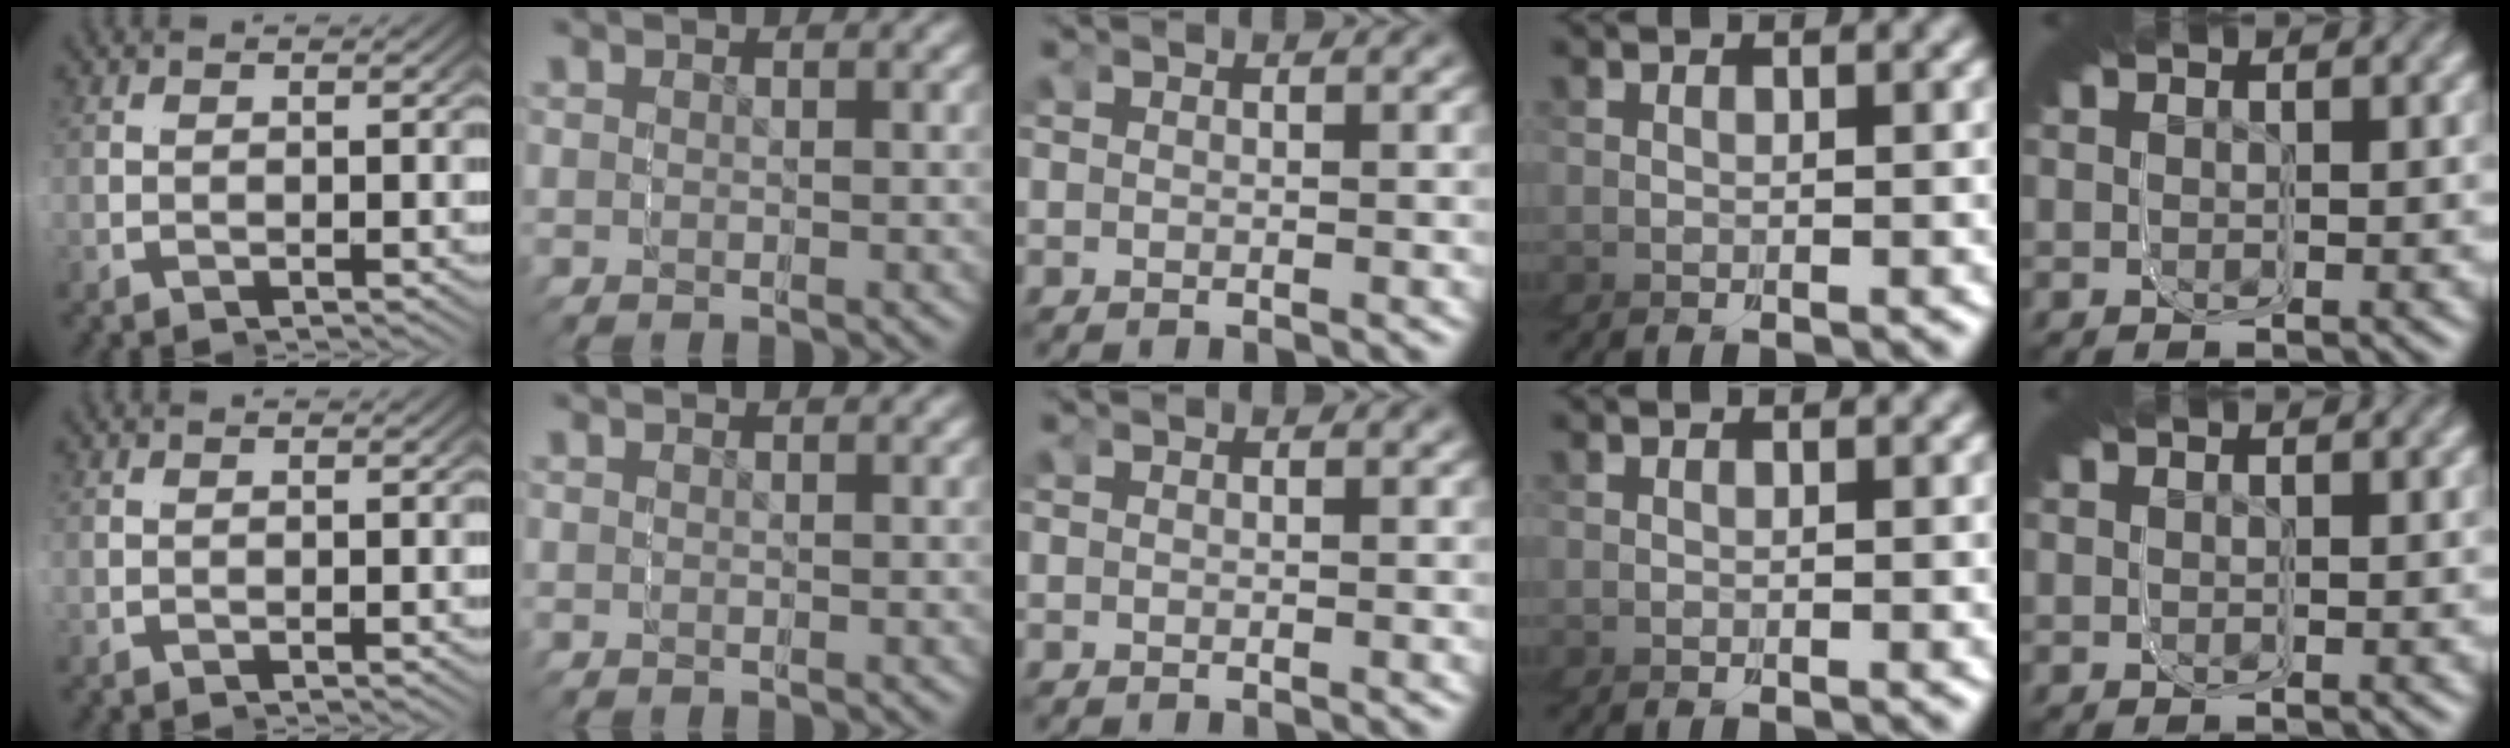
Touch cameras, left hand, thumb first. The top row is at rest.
{}